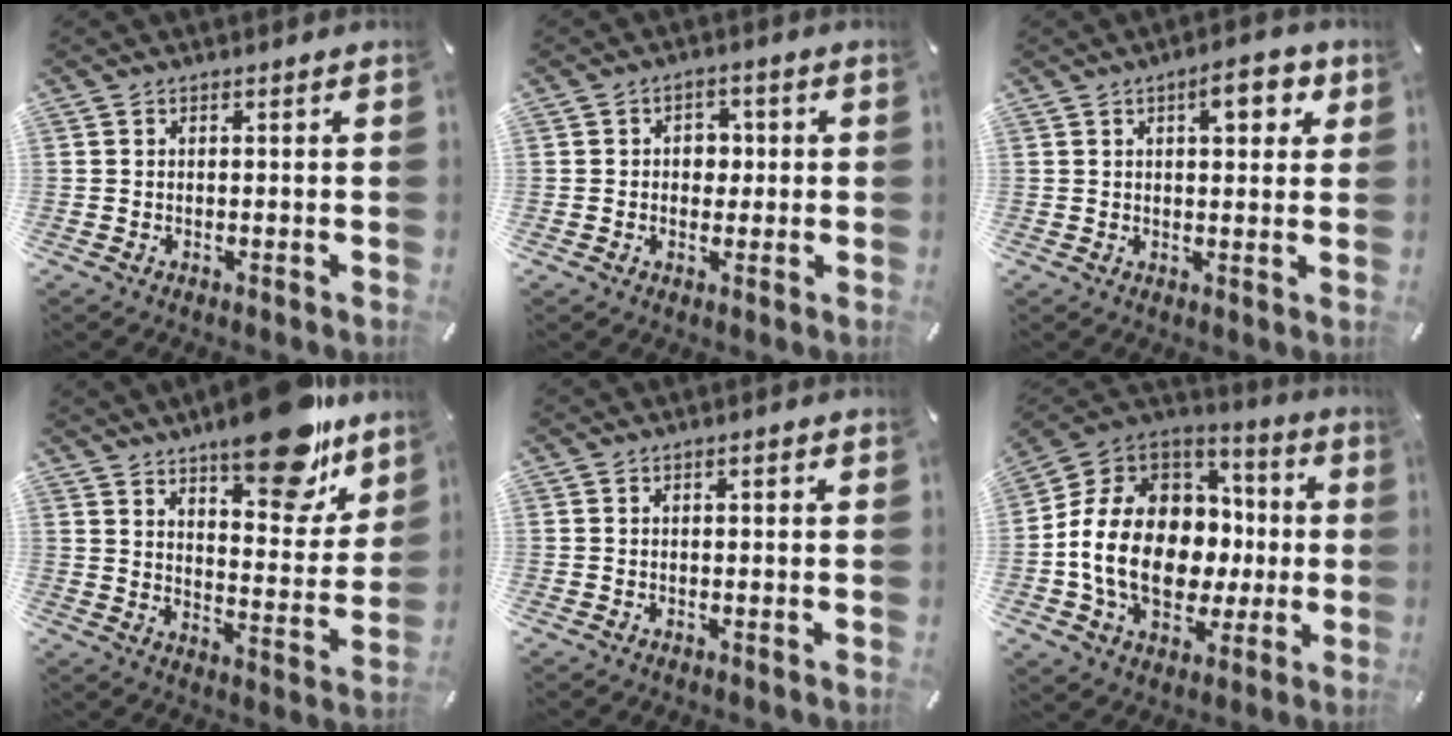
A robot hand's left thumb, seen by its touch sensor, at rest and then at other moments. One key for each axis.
{"total": 4.7, "fx": 0.0, "fy": 3.9, "fz": 2.6, "tx": -0.032, "ty": 0.001, "tz": -0.009}
{"total": 7.1, "fx": 3.0, "fy": 3.0, "fz": 5.6, "tx": -0.067, "ty": -0.010, "tz": 0.041}
{"total": 18.8, "fx": 14.2, "fy": 6.9, "fz": 10.2, "tx": -0.132, "ty": -0.106, "tz": 0.234}
{"total": 0.6, "fx": 0.1, "fy": 0.3, "fz": 0.5, "tx": -0.009, "ty": 0.003, "tz": 0.000}
{"total": 18.5, "fx": -2.7, "fy": 14.1, "fz": 11.7, "tx": -0.262, "ty": 0.006, "tz": -0.040}